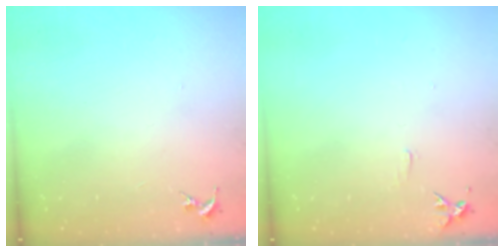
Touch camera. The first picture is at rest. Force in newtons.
{"total": 5.5, "press": 5.4, "slide": 0.6}